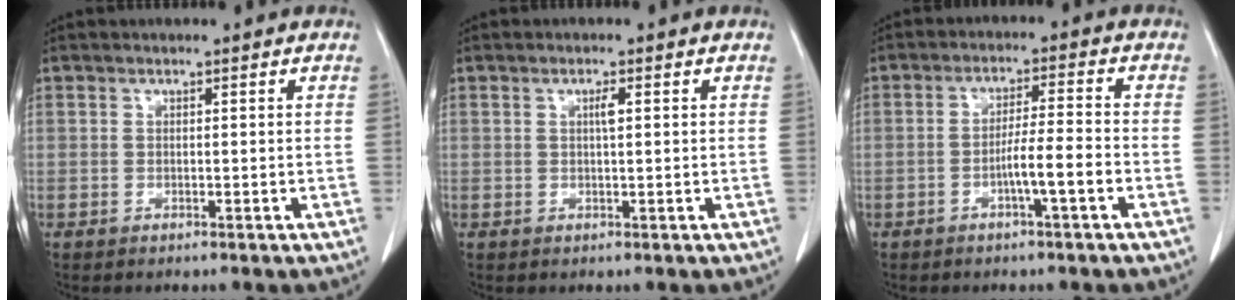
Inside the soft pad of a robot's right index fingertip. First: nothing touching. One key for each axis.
{"total": 1.4, "fx": 0.4, "fy": 0.1, "fz": 1.3, "tx": -0.025, "ty": 0.002, "tz": 0.006}
{"total": 5.3, "fx": -2.2, "fy": -0.2, "fz": 4.9, "tx": -0.085, "ty": 0.004, "tz": -0.039}